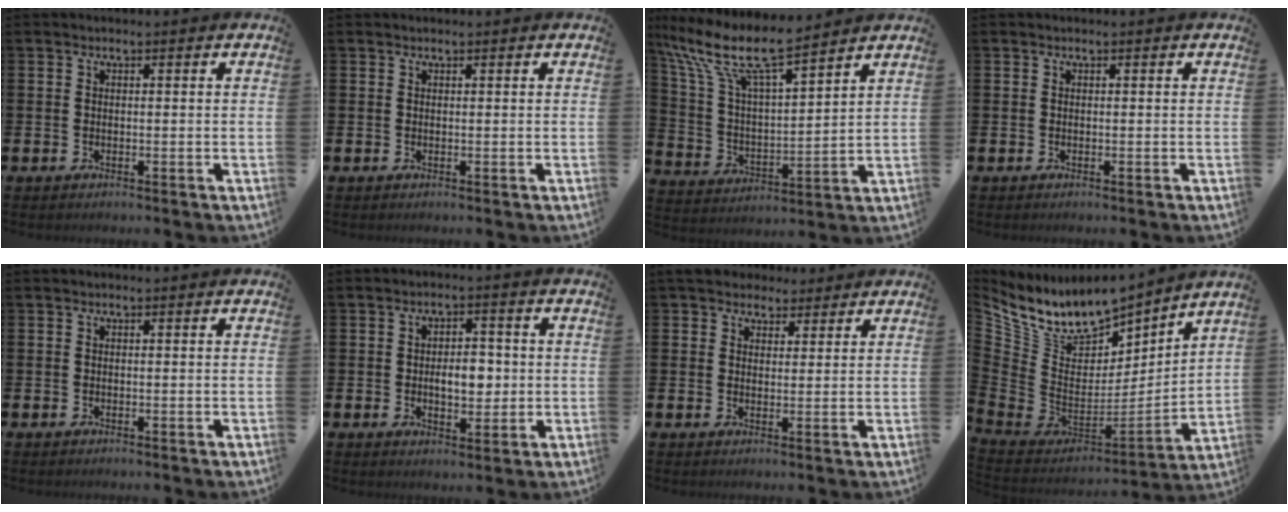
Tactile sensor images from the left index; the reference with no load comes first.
{"total": 0.0}
{"total": 11.2, "force": [9.4, 2.1, 5.6], "torque": [-0.152, -0.051, 0.163]}
{"total": 0.0}
{"total": 0.0}
{"total": 3.9, "force": [-0.1, 2.3, 3.2], "torque": [-0.046, 0.001, -0.008]}
{"total": 4.4, "force": [3.7, 2.3, 0.4], "torque": [-0.017, -0.012, 0.067]}
{"total": 9.9, "force": [8.9, 3.6, 2.4], "torque": [-0.108, -0.069, 0.163]}